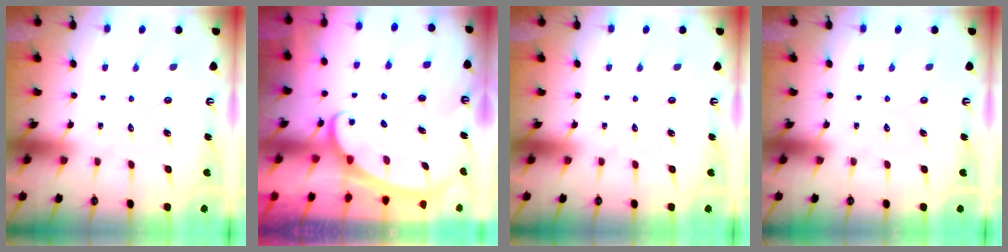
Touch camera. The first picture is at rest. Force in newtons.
{"total": 2.1, "press": 2.1, "slide": 0.3}
{"total": 0.0}
{"total": 0.0}